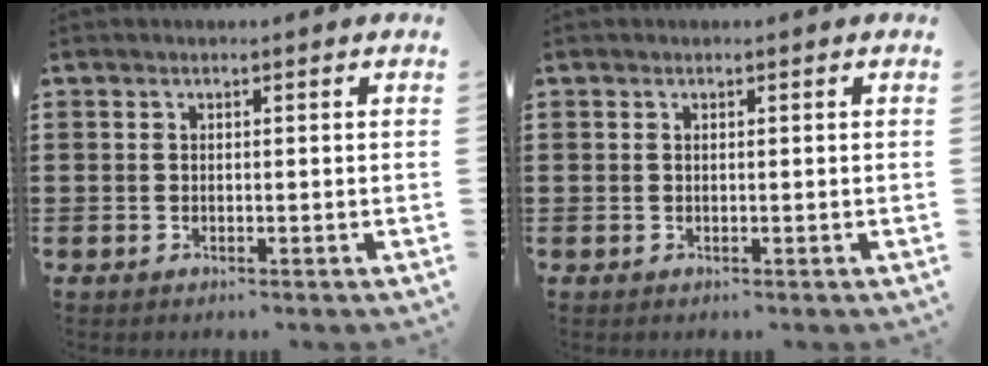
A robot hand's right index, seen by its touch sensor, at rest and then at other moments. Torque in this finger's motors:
{"motor_torque": [0.02, 0.13, 0.08, 0.01]}